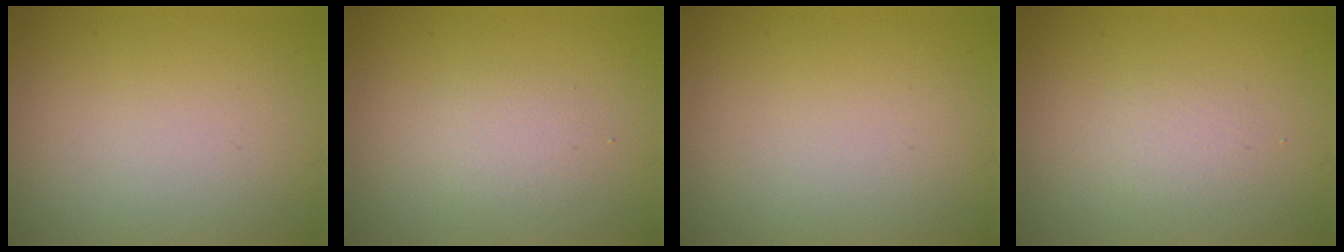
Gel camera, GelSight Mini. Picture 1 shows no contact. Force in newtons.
{"total": 1.6, "press": 1.6, "slide": 0.1}
{"total": 0.0}
{"total": 1.3, "press": 1.3, "slide": 0.0}